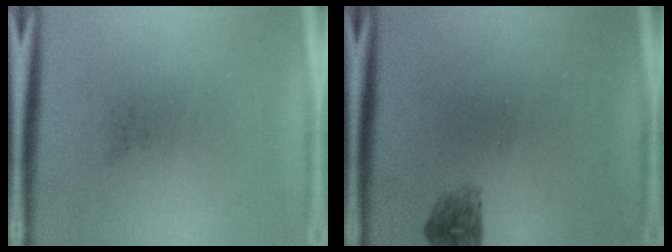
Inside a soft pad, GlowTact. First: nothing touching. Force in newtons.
{"total": 1.7}